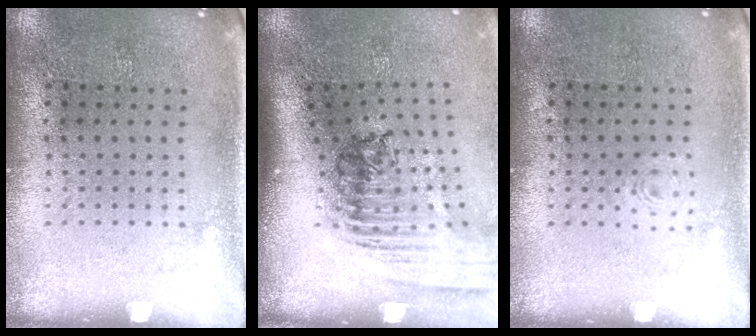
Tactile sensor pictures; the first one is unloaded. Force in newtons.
{"total": 2.5, "press": 1.8, "slide": 1.8}
{"total": 0.7, "press": 0.7, "slide": 0.1}